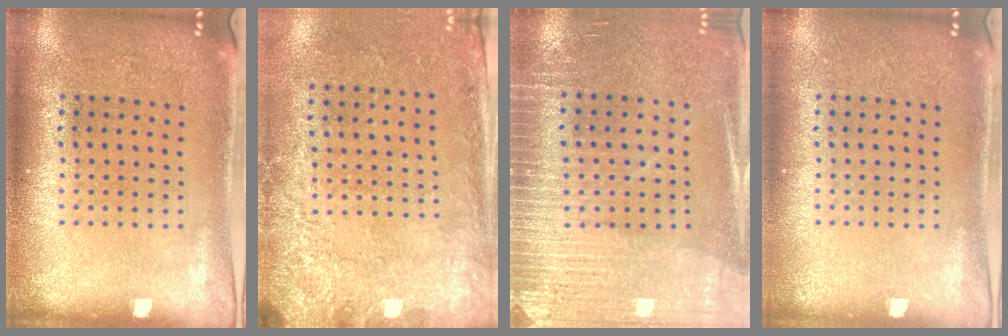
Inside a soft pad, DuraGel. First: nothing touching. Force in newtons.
{"total": 2.7, "press": 2.0, "slide": 1.9}
{"total": 3.0, "press": 2.9, "slide": 0.7}
{"total": 0.0}